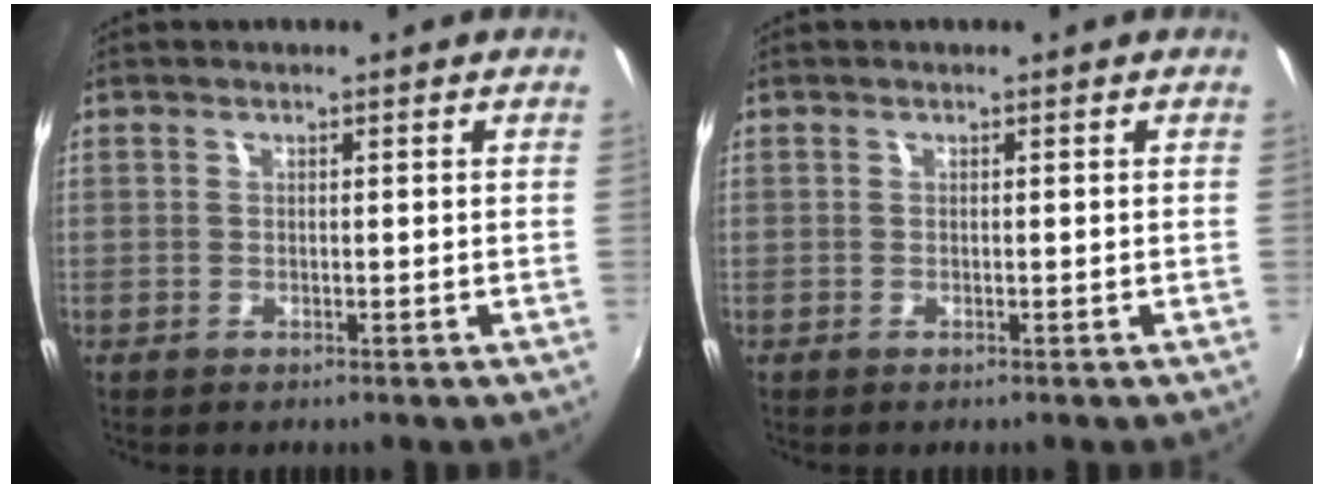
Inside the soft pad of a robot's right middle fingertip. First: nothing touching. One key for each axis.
{"total": 0.0}